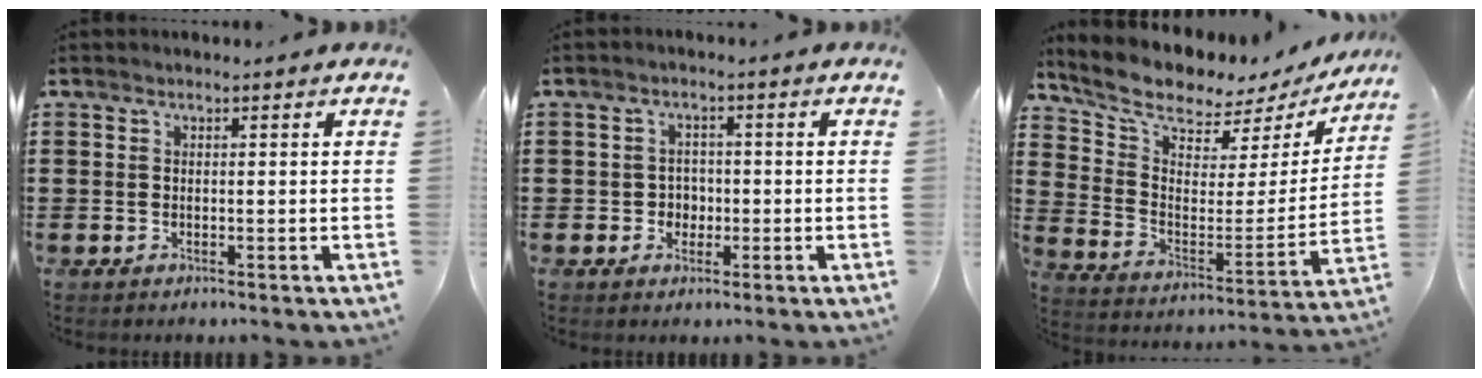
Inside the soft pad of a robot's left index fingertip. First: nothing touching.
{"total": 2.6, "force": [-0.8, 2.3, 0.9], "torque": [-0.026, 0.004, -0.019]}
{"total": 6.9, "force": [6.2, 2.1, 2.0], "torque": [-0.071, -0.056, 0.102]}